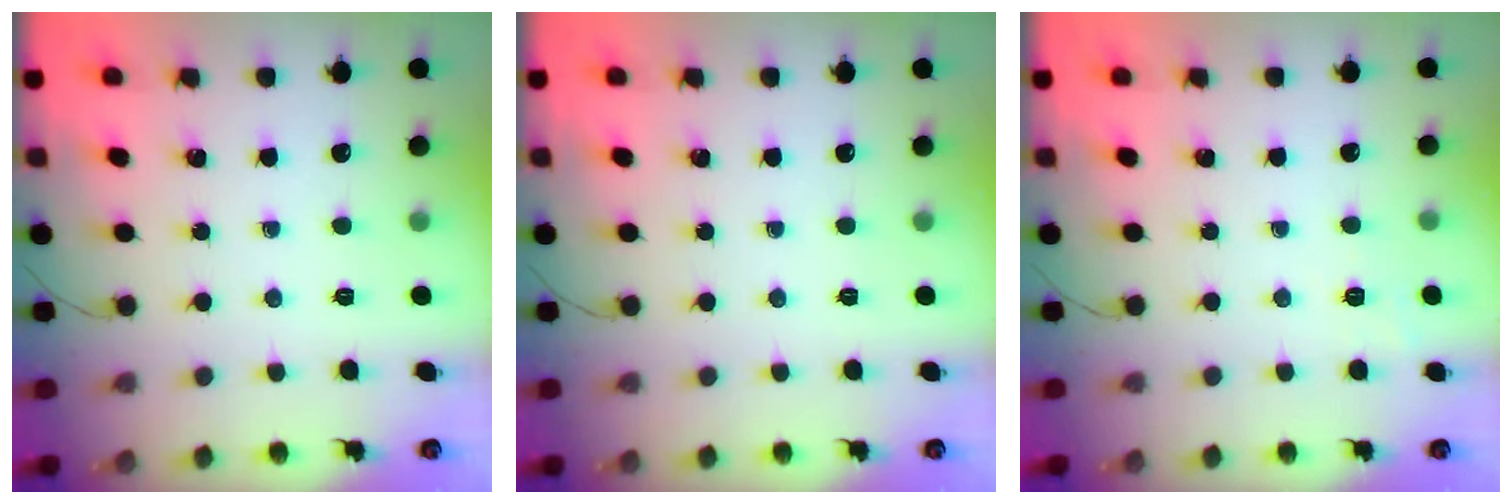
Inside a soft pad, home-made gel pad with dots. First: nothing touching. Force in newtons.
{"total": 0.0}
{"total": 1.9, "press": 0.9, "slide": 1.6}